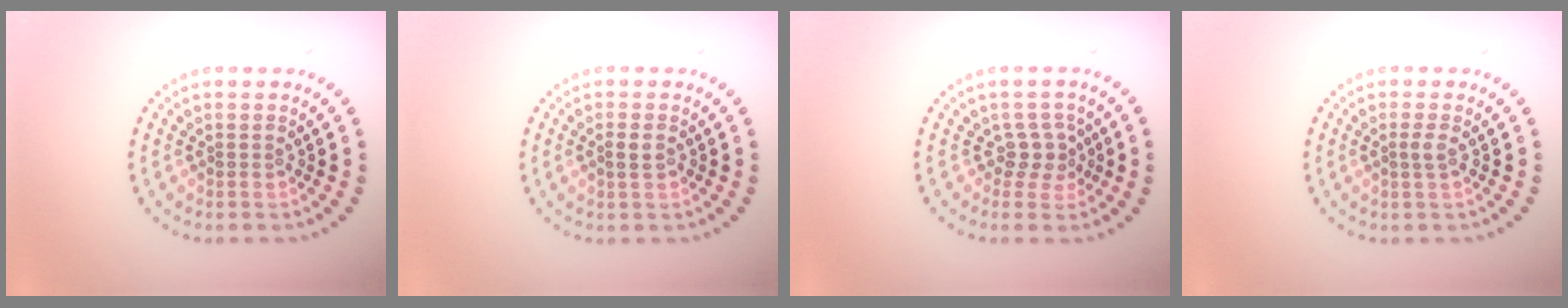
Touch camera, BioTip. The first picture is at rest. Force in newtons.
{"total": 1.1, "press": 1.1, "slide": 0.4}
{"total": 2.1, "press": 1.6, "slide": 1.4}
{"total": 0.9, "press": 0.6, "slide": 0.6}